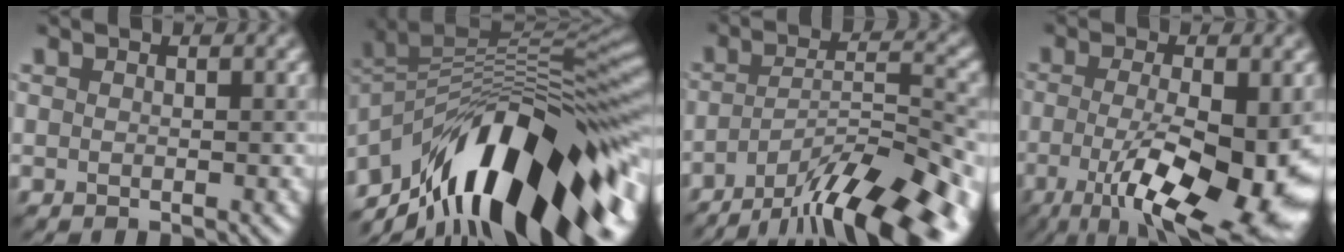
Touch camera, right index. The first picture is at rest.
{"total": 16.5, "force": [-7.6, 6.8, 13.0], "torque": [-0.210, 0.022, -0.136]}
{"total": 12.9, "force": [-8.9, 3.1, 8.8], "torque": [-0.146, 0.007, -0.147]}
{"total": 12.6, "force": [-3.9, 3.9, 11.3], "torque": [-0.195, -0.028, -0.055]}